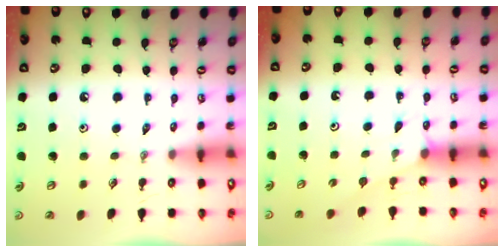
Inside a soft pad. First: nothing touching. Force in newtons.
{"total": 2.5, "press": 2.5, "slide": 0.4}